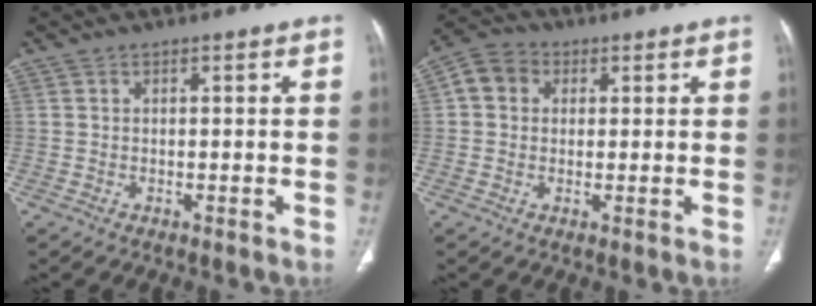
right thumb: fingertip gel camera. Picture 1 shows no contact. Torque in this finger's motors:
{"motor_torque": [-0.46, 0.53, 0.26, -0.21, 0.01]}